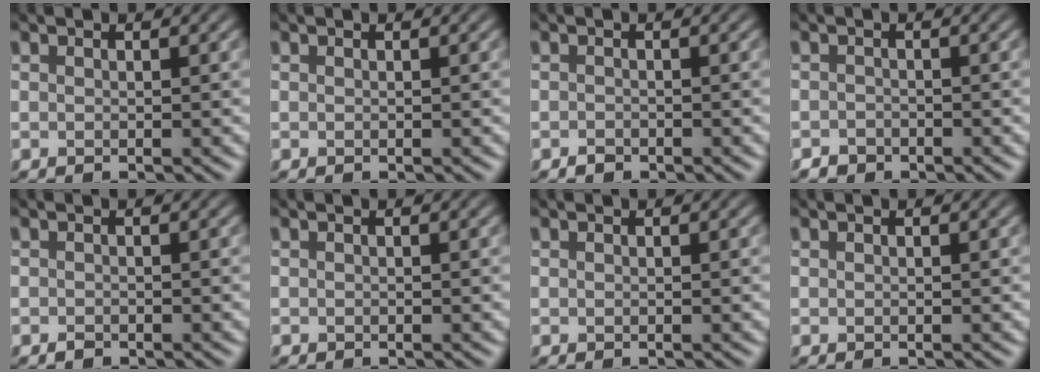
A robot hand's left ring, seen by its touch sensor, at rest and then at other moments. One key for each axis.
{"total": 0.0}
{"total": 1.5, "fx": -1.3, "fy": -0.4, "fz": -0.6, "tx": -0.009, "ty": -0.004, "tz": -0.004}
{"total": 1.7, "fx": -1.6, "fy": -0.3, "fz": -0.6, "tx": -0.008, "ty": -0.002, "tz": -0.005}
{"total": 1.2, "fx": -1.0, "fy": -0.4, "fz": -0.5, "tx": -0.009, "ty": -0.006, "tz": -0.002}
{"total": 0.0}
{"total": 0.0}
{"total": 0.0}